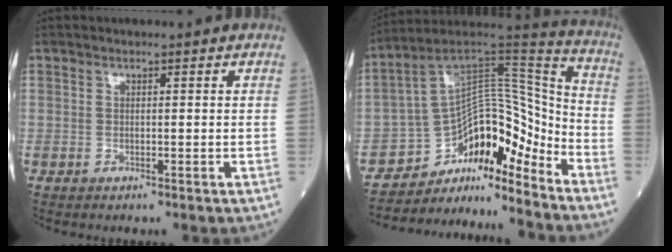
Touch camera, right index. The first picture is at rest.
{"total": 11.8, "force": [-10.4, 3.3, 4.4], "torque": [-0.047, 0.087, -0.179]}